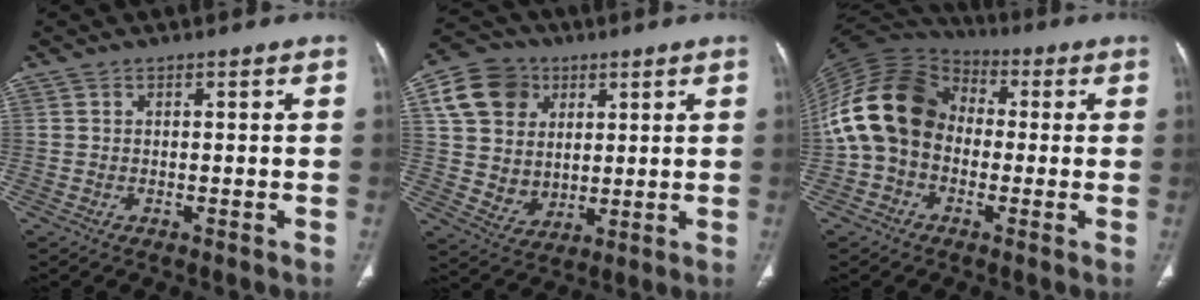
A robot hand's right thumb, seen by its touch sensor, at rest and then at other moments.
{"total": 14.5, "force": [4.8, 12.4, 5.9], "torque": [-0.087, -0.005, 0.091]}
{"total": 16.7, "force": [-1.2, 13.0, 10.4], "torque": [-0.195, 0.043, -0.035]}